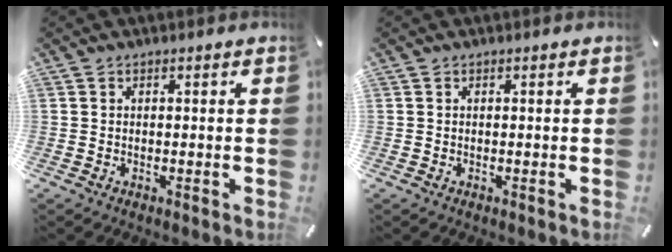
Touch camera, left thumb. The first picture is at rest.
{"total": 0.0}